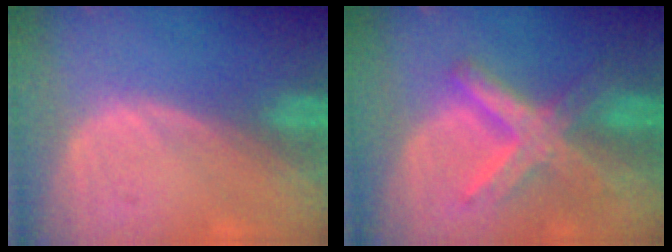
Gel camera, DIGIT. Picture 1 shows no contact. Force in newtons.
{"total": 7.6, "press": 7.6, "slide": 0.5}